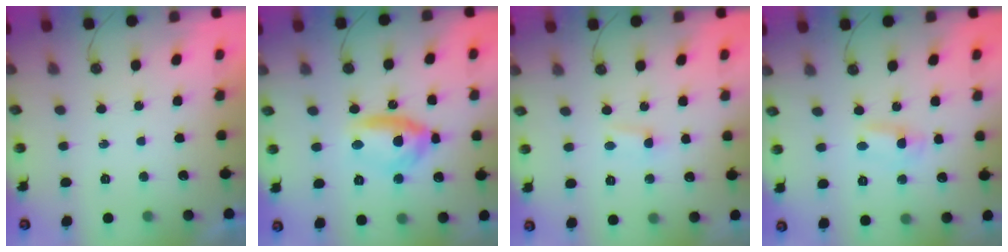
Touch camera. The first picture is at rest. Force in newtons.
{"total": 11.2, "press": 11.1, "slide": 1.0}
{"total": 1.2, "press": 1.1, "slide": 0.2}
{"total": 2.1, "press": 2.1, "slide": 0.3}